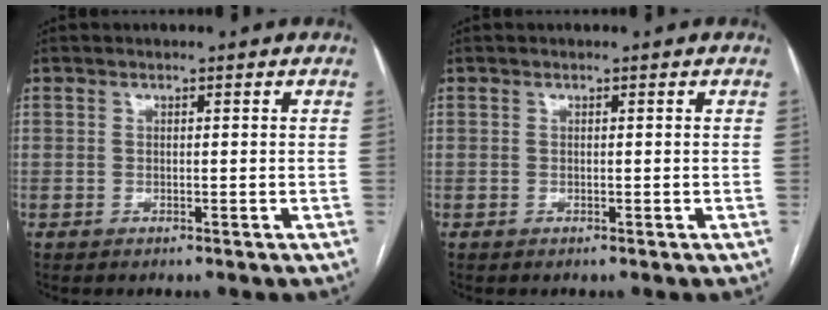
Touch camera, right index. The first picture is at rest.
{"total": 0.0}